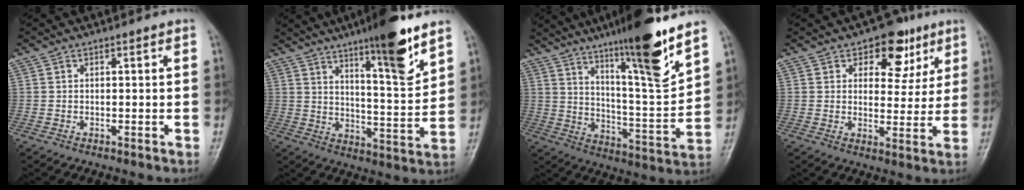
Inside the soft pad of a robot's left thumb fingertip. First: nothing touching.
{"total": 14.3, "force": [9.2, 2.2, 10.7], "torque": [-0.148, -0.060, 0.146]}
{"total": 18.1, "force": [12.2, 1.5, 13.4], "torque": [-0.193, -0.073, 0.200]}
{"total": 9.5, "force": [5.0, 6.1, 5.4], "torque": [-0.026, -0.018, 0.065]}